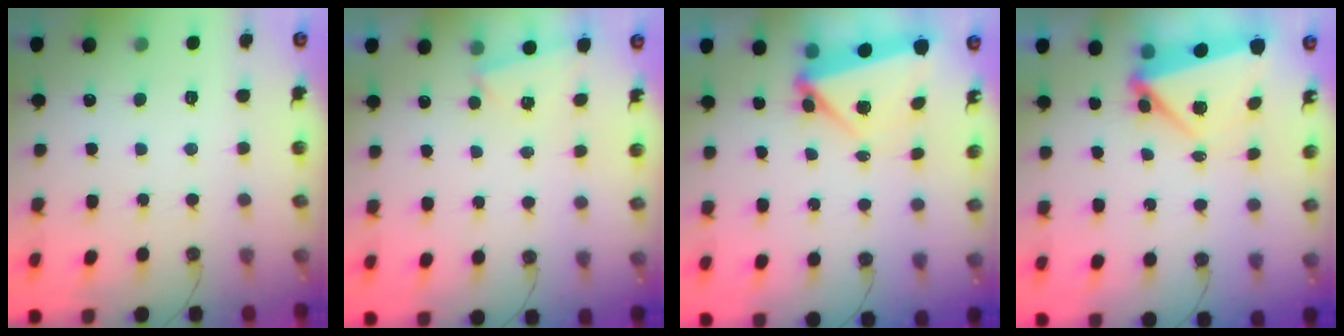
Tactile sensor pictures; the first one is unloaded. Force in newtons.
{"total": 1.6, "press": 0.8, "slide": 1.4}
{"total": 5.6, "press": 5.6, "slide": 0.3}
{"total": 5.2, "press": 5.2, "slide": 0.1}